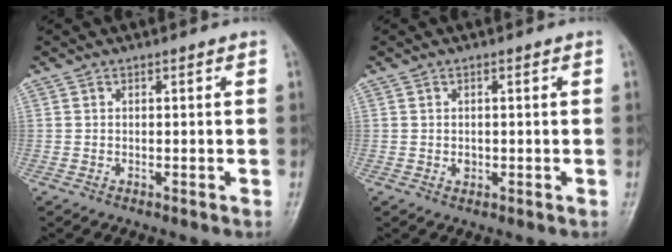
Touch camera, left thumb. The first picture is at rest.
{"total": 1.2, "force": [-0.1, 1.0, 0.7], "torque": [-0.005, 0.001, 0.000]}